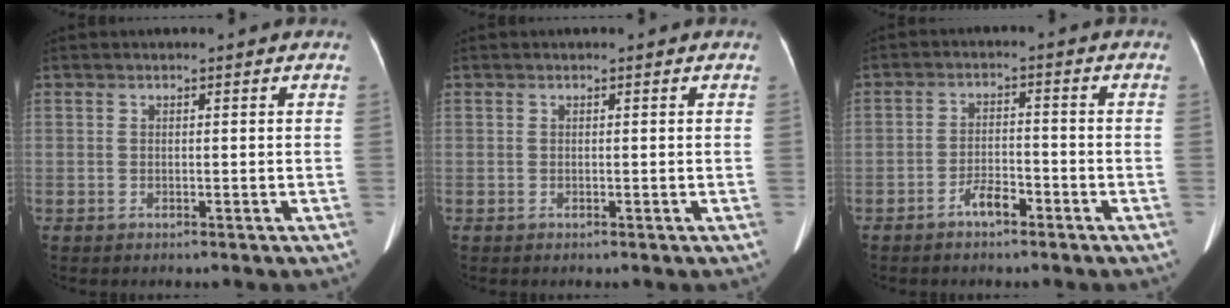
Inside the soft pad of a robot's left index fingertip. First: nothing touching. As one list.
[{"total": 0.0}, {"total": 3.6, "force": [-2.7, 1.2, 2.1], "torque": [-0.042, 0.004, -0.051]}]